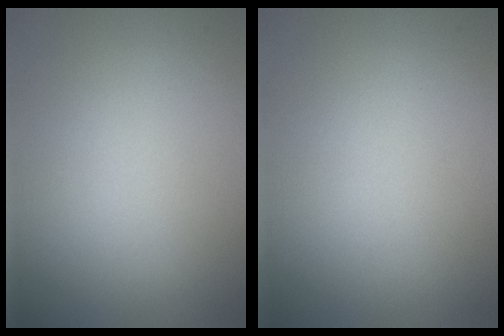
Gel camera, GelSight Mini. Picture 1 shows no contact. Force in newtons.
{"total": 0.0}